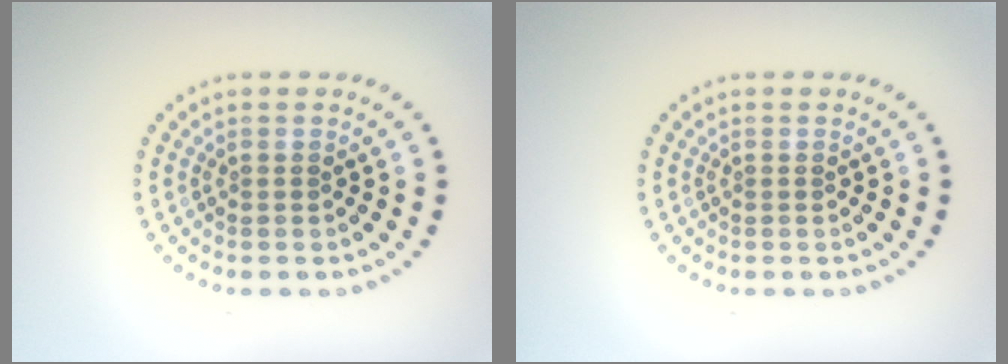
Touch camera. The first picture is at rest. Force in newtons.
{"total": 0.0}